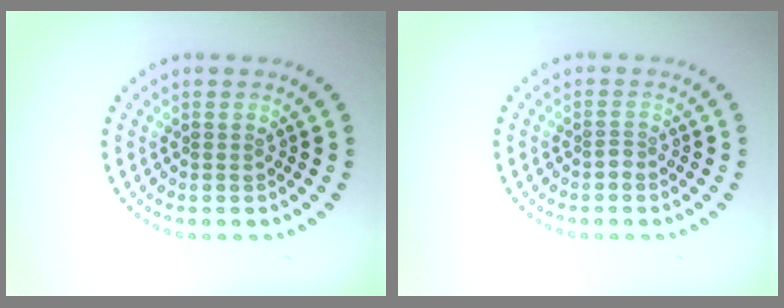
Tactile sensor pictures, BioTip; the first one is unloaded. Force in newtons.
{"total": 0.8, "press": 0.5, "slide": 0.6}